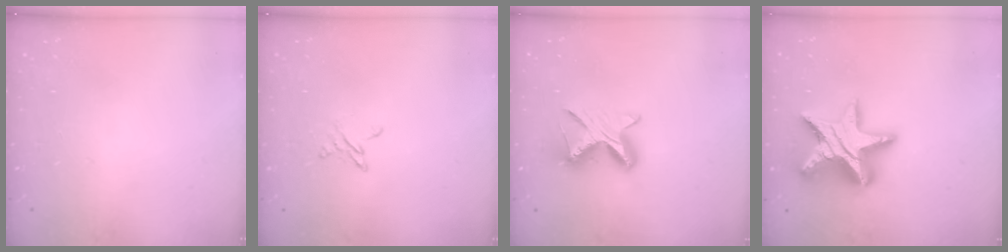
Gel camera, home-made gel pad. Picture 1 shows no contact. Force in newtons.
{"total": 3.9, "press": 3.9, "slide": 0.4}
{"total": 8.7, "press": 8.6, "slide": 1.0}
{"total": 19.0, "press": 18.9, "slide": 1.5}